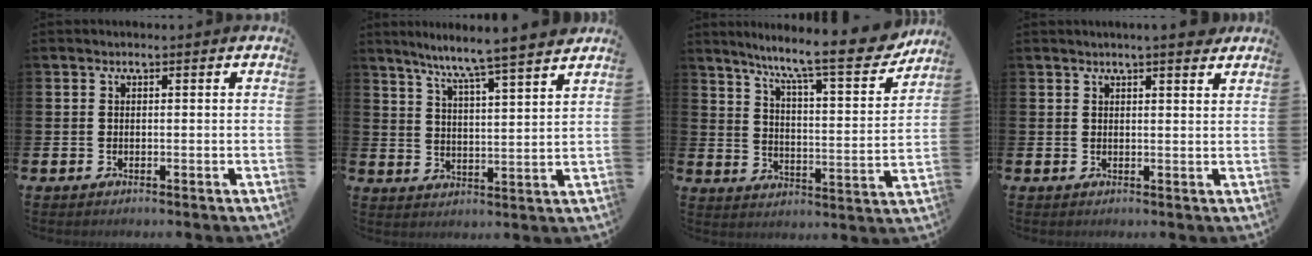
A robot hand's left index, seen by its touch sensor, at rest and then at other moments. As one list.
[{"total": 7.3, "force": [6.8, -1.0, 2.3], "torque": [-0.062, -0.053, 0.114]}, {"total": 11.3, "force": [9.3, 1.4, 6.2], "torque": [-0.127, -0.066, 0.147]}, {"total": 2.9, "force": [2.7, -0.1, 1.0], "torque": [-0.016, -0.013, 0.046]}]